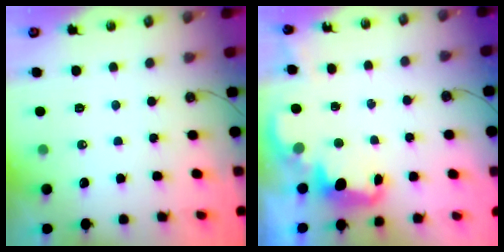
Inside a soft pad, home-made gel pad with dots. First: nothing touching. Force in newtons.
{"total": 2.8, "press": 2.7, "slide": 0.7}